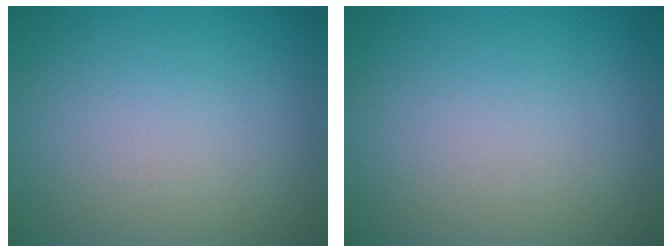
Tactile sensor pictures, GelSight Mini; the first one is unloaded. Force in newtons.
{"total": 0.0}